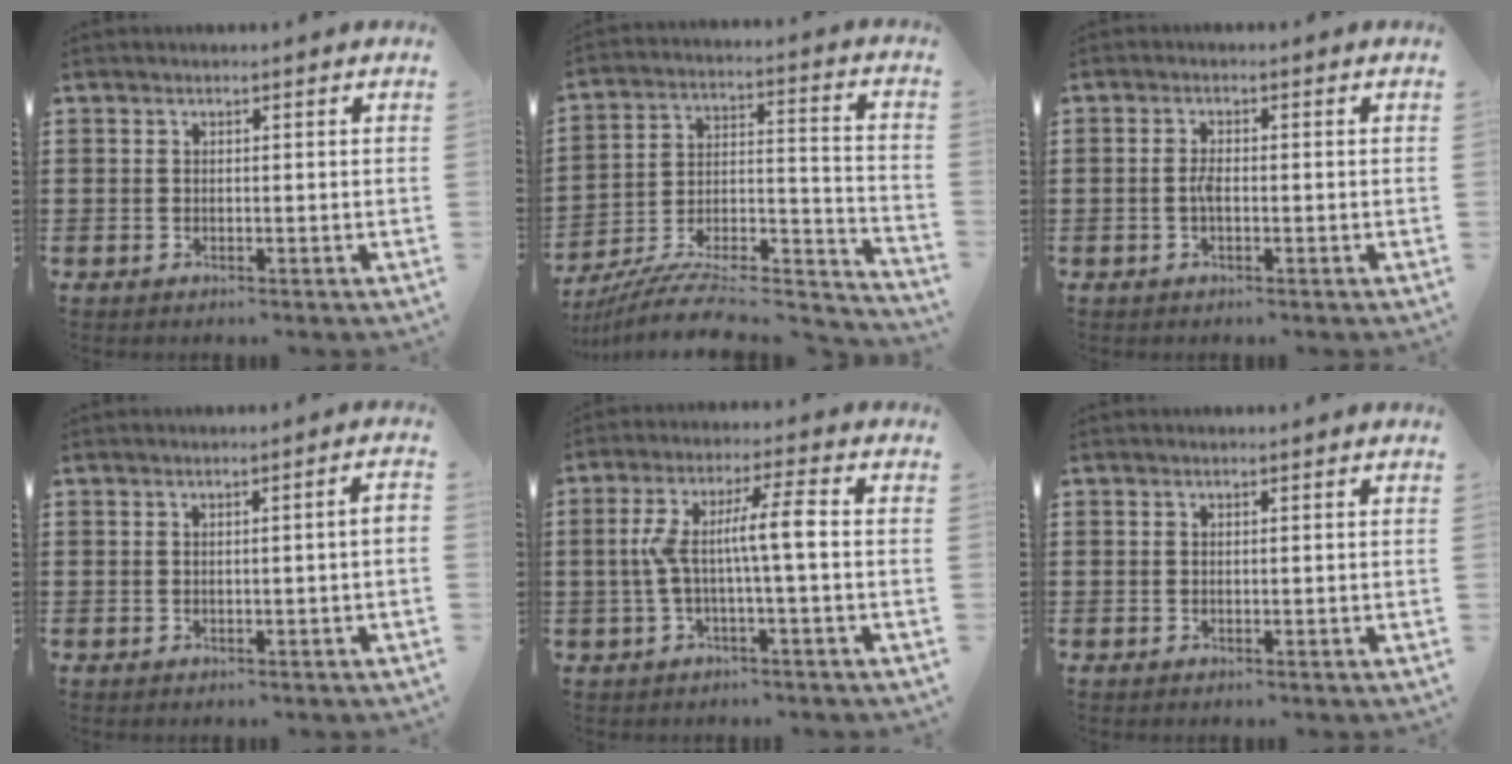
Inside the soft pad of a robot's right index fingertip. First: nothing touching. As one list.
[{"total": 9.0, "force": [-8.2, 1.8, 3.3], "torque": [-0.047, 0.007, -0.160]}, {"total": 2.0, "force": [-0.3, 0.6, 1.8], "torque": [-0.042, -0.002, -0.008]}, {"total": 1.2, "force": [-0.4, -0.2, 1.2], "torque": [-0.017, -0.005, -0.007]}, {"total": 7.5, "force": [-0.2, 0.8, 7.4], "torque": [-0.143, 0.004, -0.012]}, {"total": 0.0}]